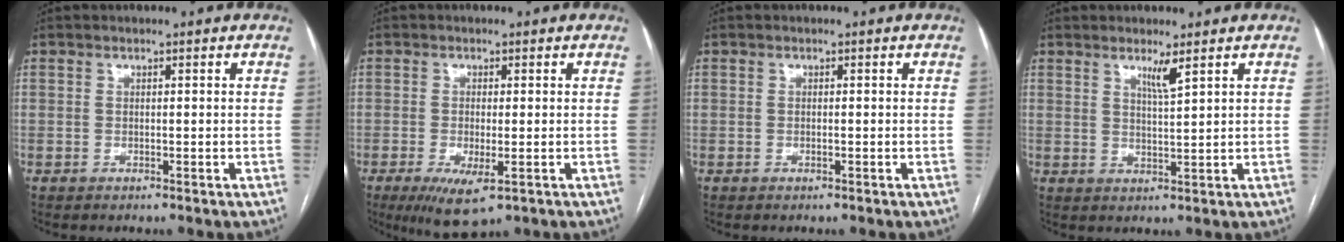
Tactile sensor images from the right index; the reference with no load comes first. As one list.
[{"total": 6.3, "force": [-2.8, 1.9, 5.4], "torque": [-0.089, -0.016, -0.037]}, {"total": 0.0}, {"total": 2.8, "force": [1.8, -0.3, 2.1], "torque": [-0.040, -0.010, 0.036]}]